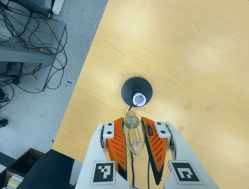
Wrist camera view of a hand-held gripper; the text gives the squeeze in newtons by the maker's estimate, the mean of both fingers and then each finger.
{"total": 21.7, "left": 23.5, "right": 19.9}